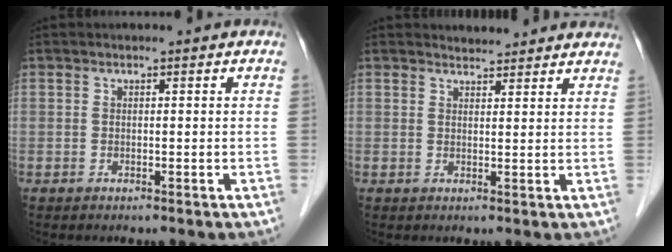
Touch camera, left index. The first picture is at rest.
{"total": 5.5, "force": [5.3, 1.2, 0.7], "torque": [-0.001, 0.011, 0.054]}